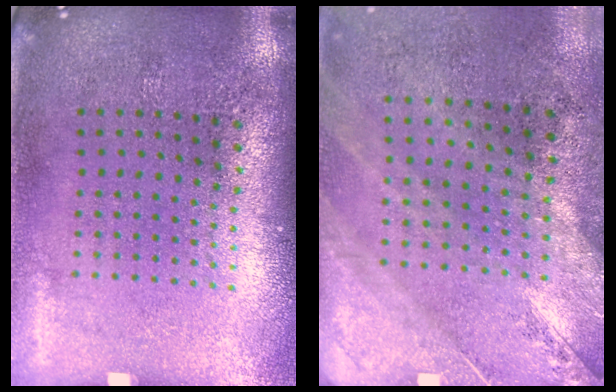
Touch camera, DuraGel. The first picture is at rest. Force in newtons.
{"total": 2.4, "press": 2.0, "slide": 1.3}